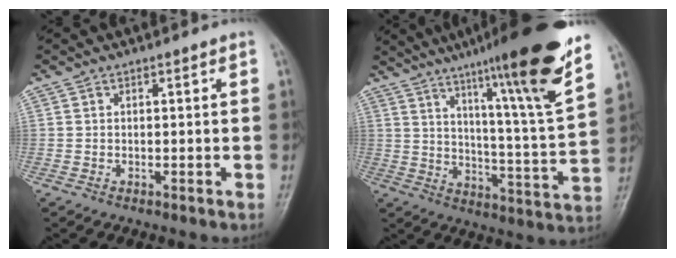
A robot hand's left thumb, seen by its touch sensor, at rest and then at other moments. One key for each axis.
{"total": 22.8, "fx": 15.2, "fy": 0.8, "fz": 17.0, "tx": -0.232, "ty": -0.066, "tz": 0.225}